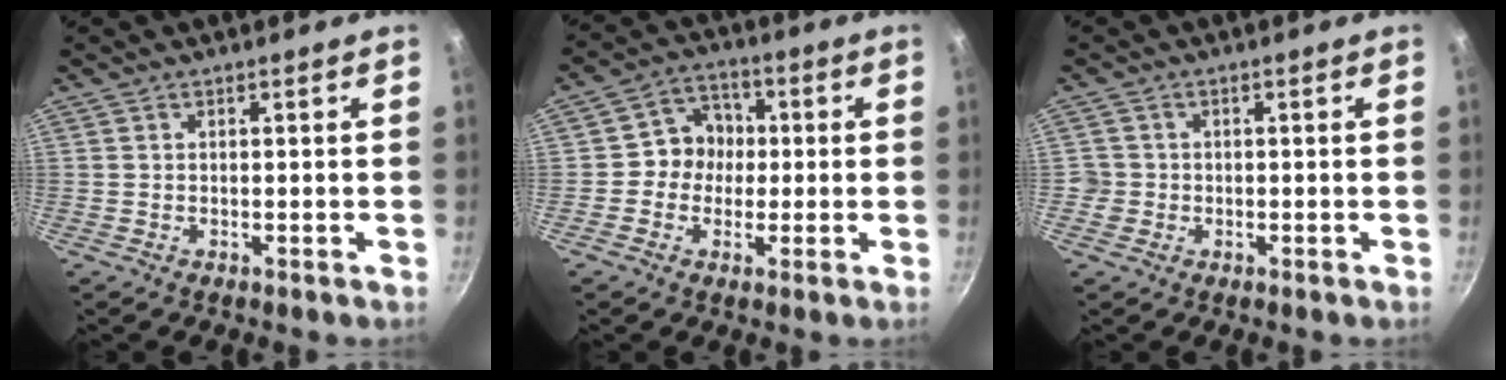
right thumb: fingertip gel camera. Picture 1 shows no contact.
{"total": 7.3, "force": [-0.2, 6.8, 2.8], "torque": [0.001, 0.018, -0.020]}
{"total": 2.5, "force": [-0.7, 2.4, 0.4], "torque": [0.004, 0.012, -0.012]}